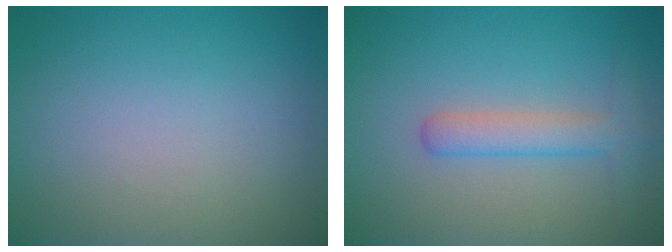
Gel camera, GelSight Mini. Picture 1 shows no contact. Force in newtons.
{"total": 3.0, "press": 3.0, "slide": 0.0}